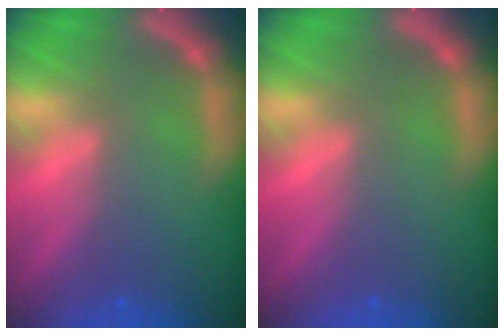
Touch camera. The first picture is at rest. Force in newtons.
{"total": 0.0}